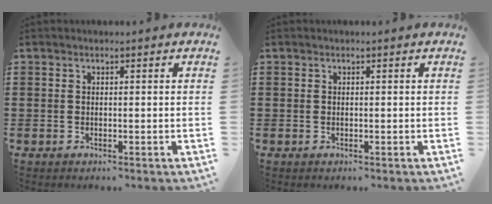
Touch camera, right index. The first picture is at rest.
{"total": 0.0}